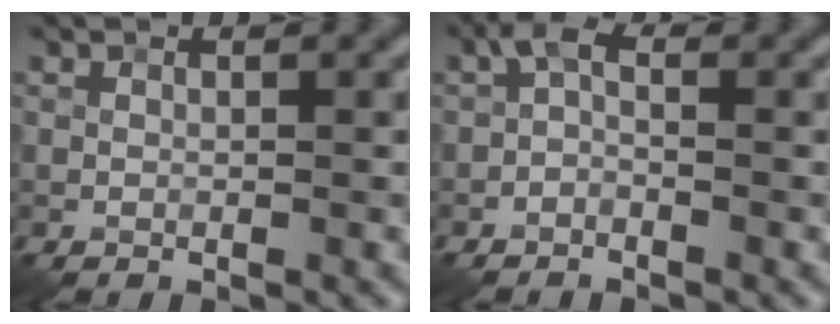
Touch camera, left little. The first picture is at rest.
{"total": 1.5, "force": [-0.7, 0.7, 1.1], "torque": [-0.021, 0.007, -0.019]}